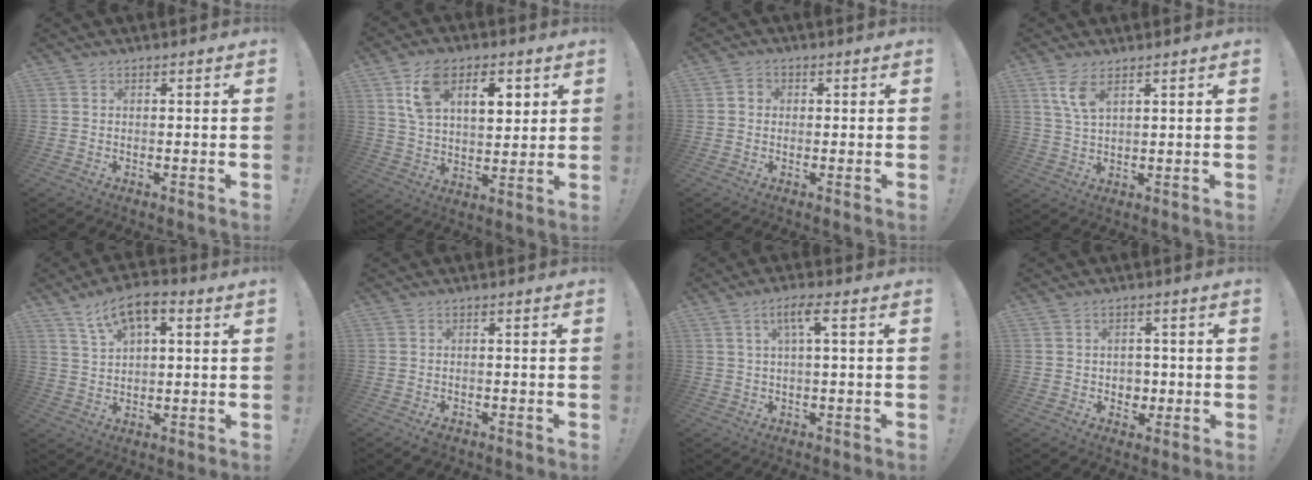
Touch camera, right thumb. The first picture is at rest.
{"total": 13.8, "force": [6.2, 8.4, 9.0], "torque": [-0.138, -0.008, 0.114]}
{"total": 2.5, "force": [-0.2, 2.1, 1.2], "torque": [-0.022, 0.010, -0.002]}
{"total": 6.2, "force": [3.3, 2.3, 4.7], "torque": [-0.090, -0.016, 0.056]}
{"total": 8.2, "force": [4.2, 3.7, 6.0], "torque": [-0.098, -0.013, 0.077]}
{"total": 1.9, "force": [-1.4, 0.9, 0.8], "torque": [-0.009, 0.005, -0.025]}
{"total": 5.2, "force": [1.2, 0.6, 5.1], "torque": [-0.094, 0.002, 0.017]}
{"total": 4.4, "force": [0.2, 4.2, 1.1], "torque": [-0.006, -0.006, 0.005]}